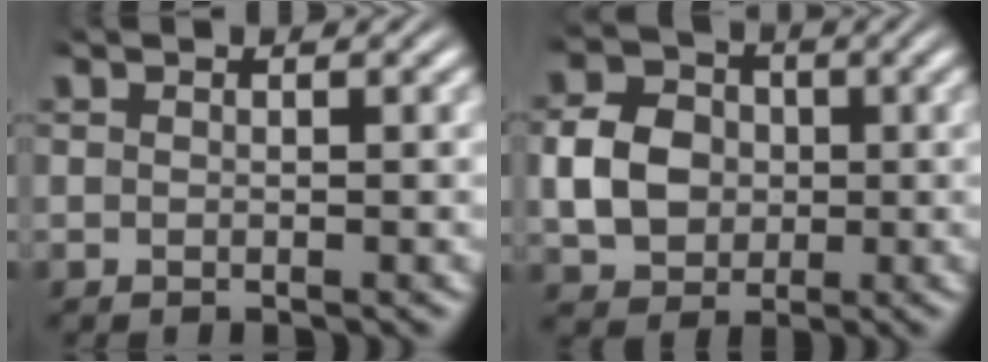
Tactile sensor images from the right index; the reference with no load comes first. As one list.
[{"total": 6.3, "force": [-0.2, 5.4, 3.3], "torque": [-0.057, -0.007, 0.000]}]